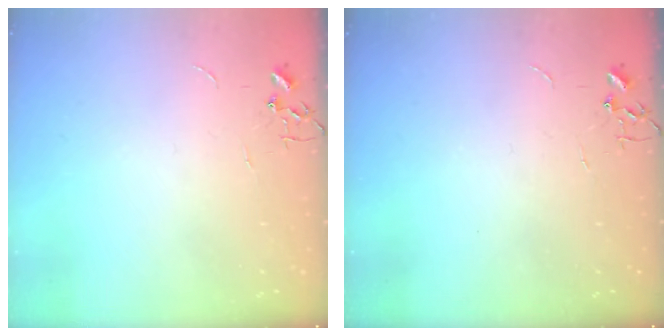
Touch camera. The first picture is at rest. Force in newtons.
{"total": 0.0}